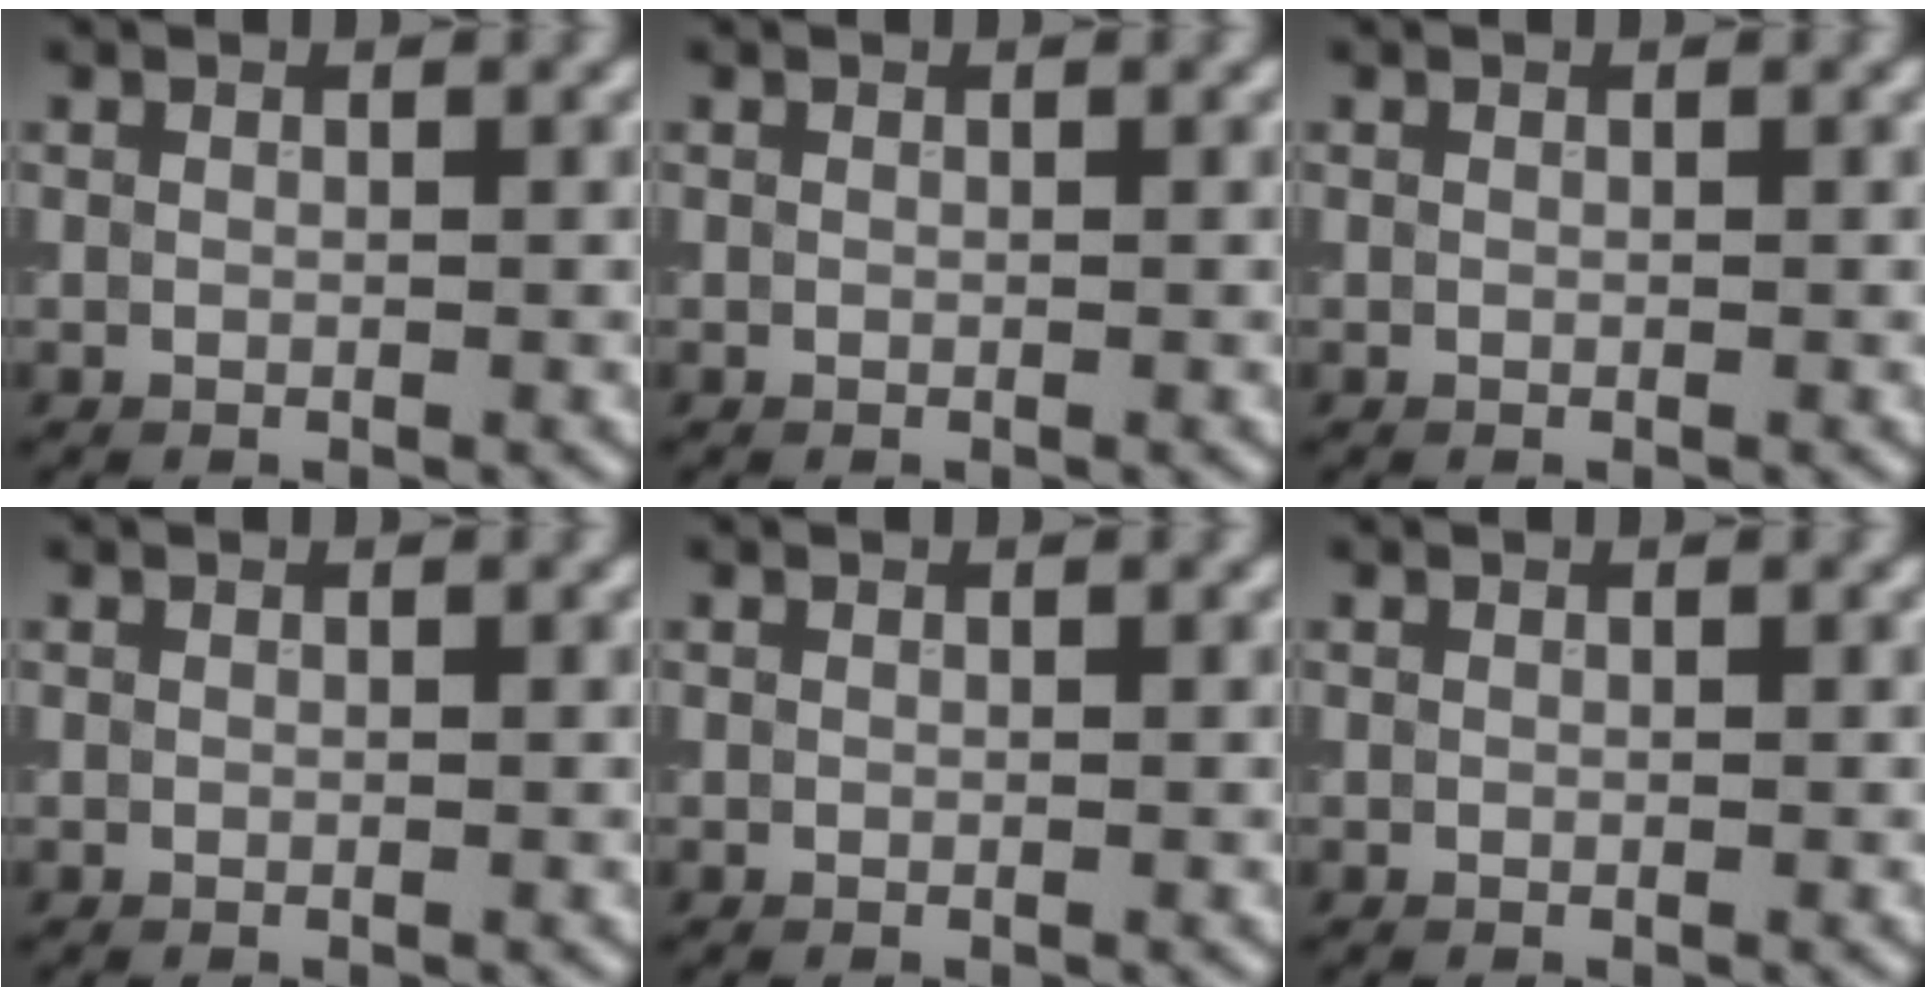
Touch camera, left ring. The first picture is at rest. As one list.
[{"total": 0.0}, {"total": 0.0}, {"total": 0.0}, {"total": 0.0}, {"total": 0.0}]